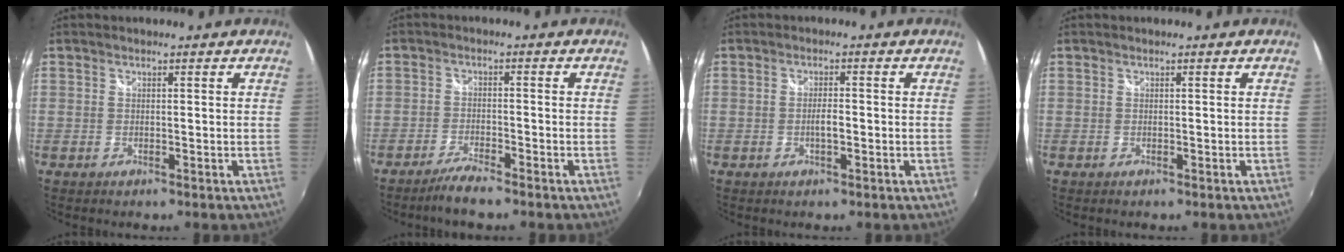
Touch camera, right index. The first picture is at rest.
{"total": 4.1, "force": [-3.5, 0.4, 2.1], "torque": [-0.063, -0.003, -0.071]}
{"total": 2.2, "force": [-0.6, 0.6, 2.0], "torque": [-0.035, -0.001, -0.011]}
{"total": 0.0}